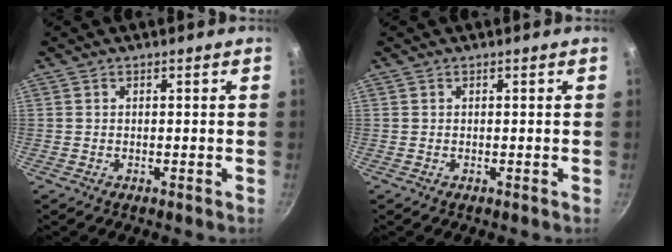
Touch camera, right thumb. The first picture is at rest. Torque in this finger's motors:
{"motor_torque": [0.06, -0.14, -0.39, 0.30, -0.03]}